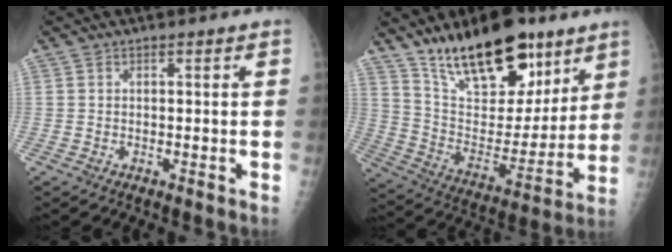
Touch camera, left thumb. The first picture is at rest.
{"total": 23.8, "force": [15.6, 10.8, 14.3], "torque": [-0.181, -0.073, 0.263]}